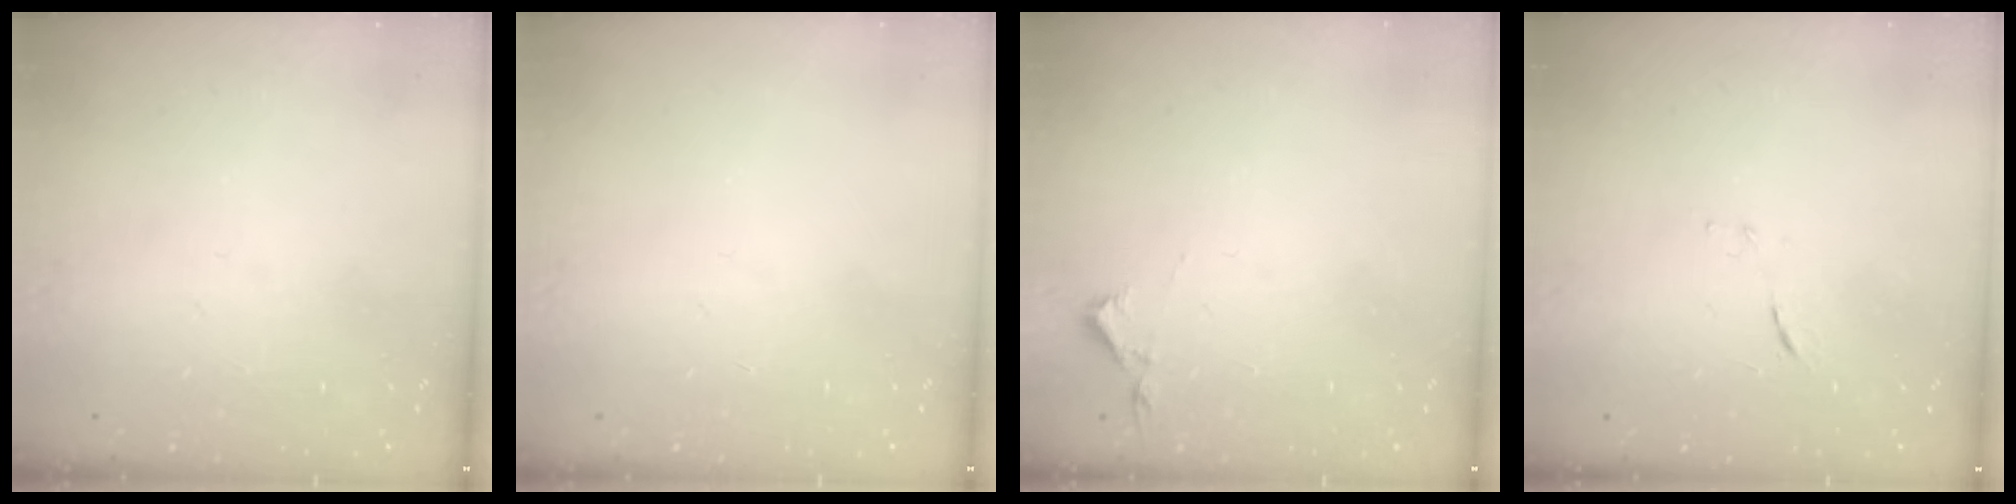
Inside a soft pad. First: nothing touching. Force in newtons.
{"total": 0.0}
{"total": 2.9, "press": 2.9, "slide": 0.5}
{"total": 5.0, "press": 5.0, "slide": 0.6}